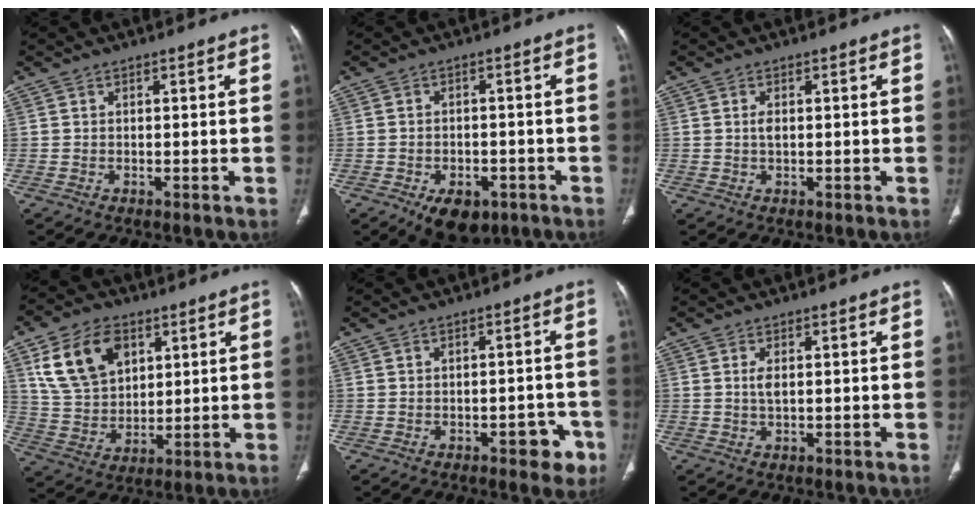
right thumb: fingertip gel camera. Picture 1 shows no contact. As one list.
[{"total": 8.6, "force": [-4.8, 5.2, 5.0], "torque": [-0.049, 0.016, -0.060]}, {"total": 1.3, "force": [0.2, 0.7, 1.1], "torque": [-0.020, -0.001, 0.004]}, {"total": 14.3, "force": [6.2, 9.8, 8.4], "torque": [-0.126, -0.013, 0.125]}, {"total": 5.3, "force": [-2.6, 2.7, 3.7], "torque": [-0.020, 0.017, -0.029]}, {"total": 1.8, "force": [0.4, 0.8, 1.6], "torque": [-0.036, -0.002, 0.010]}]